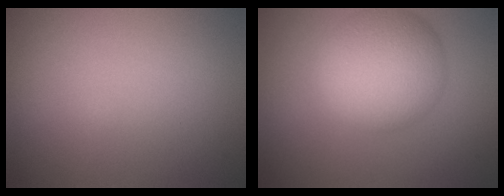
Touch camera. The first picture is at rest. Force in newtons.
{"total": 7.2, "press": 7.2, "slide": 0.3}